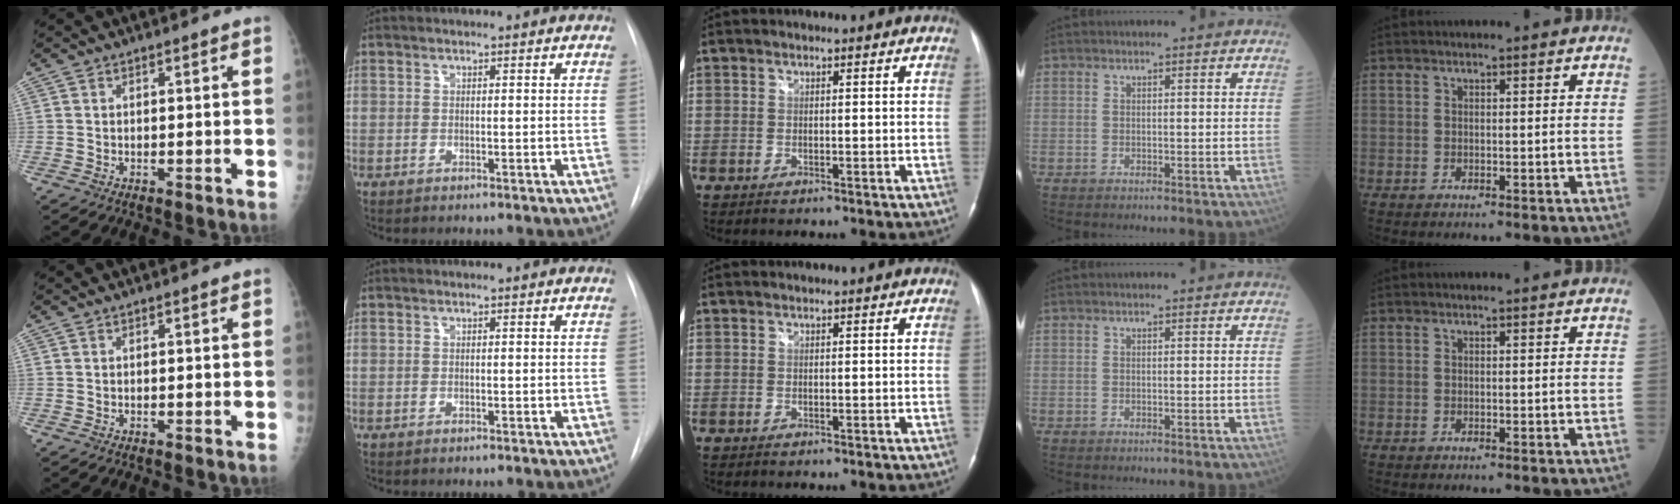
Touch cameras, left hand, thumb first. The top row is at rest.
{}